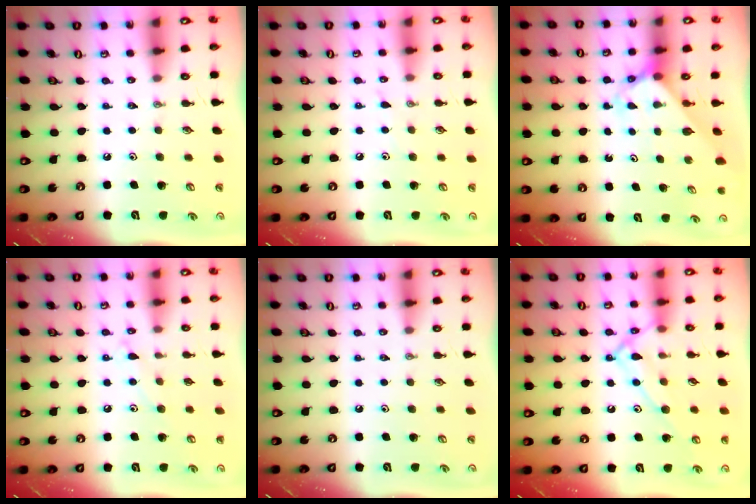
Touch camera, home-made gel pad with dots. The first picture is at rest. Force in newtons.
{"total": 4.0, "press": 4.0, "slide": 0.5}
{"total": 2.7, "press": 2.7, "slide": 0.2}
{"total": 7.1, "press": 7.1, "slide": 0.5}
{"total": 0.0}
{"total": 12.3, "press": 12.3, "slide": 1.0}